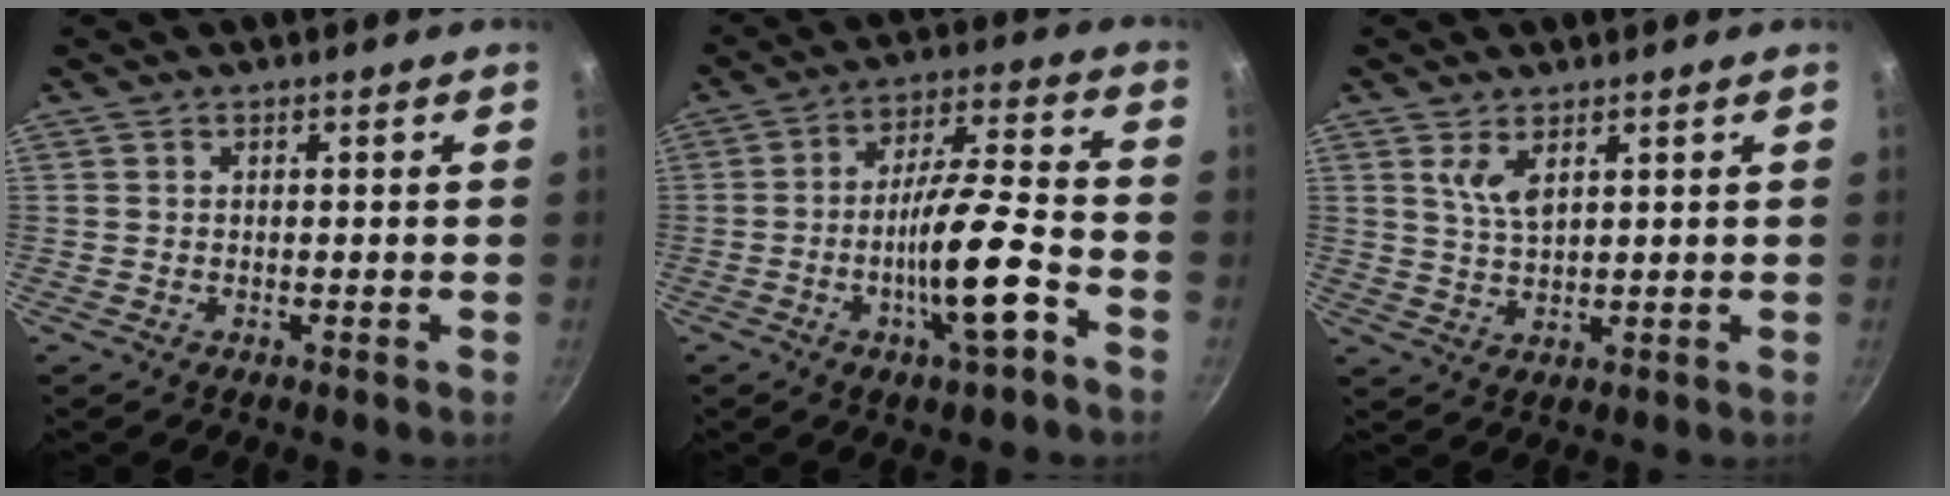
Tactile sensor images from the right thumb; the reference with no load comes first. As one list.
[{"total": 13.7, "force": [-5.4, 2.7, 12.2], "torque": [-0.202, 0.030, -0.097]}, {"total": 4.3, "force": [2.2, 1.8, 3.3], "torque": [-0.060, -0.020, 0.046]}]